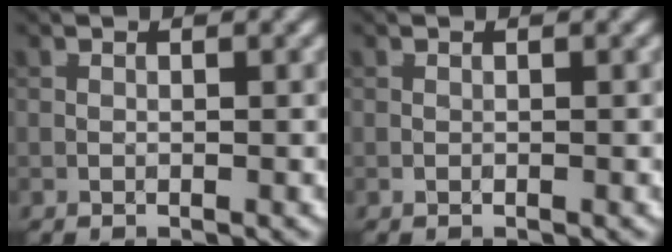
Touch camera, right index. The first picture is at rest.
{"total": 0.0}